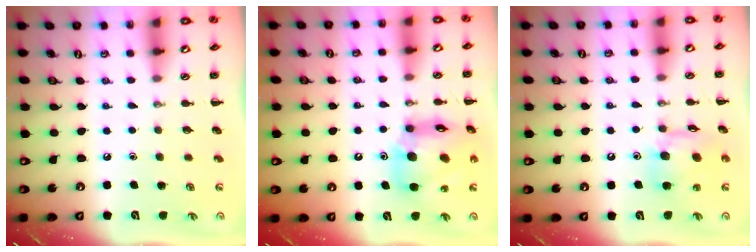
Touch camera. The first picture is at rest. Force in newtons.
{"total": 16.2, "press": 15.6, "slide": 4.3}
{"total": 12.8, "press": 12.6, "slide": 2.7}